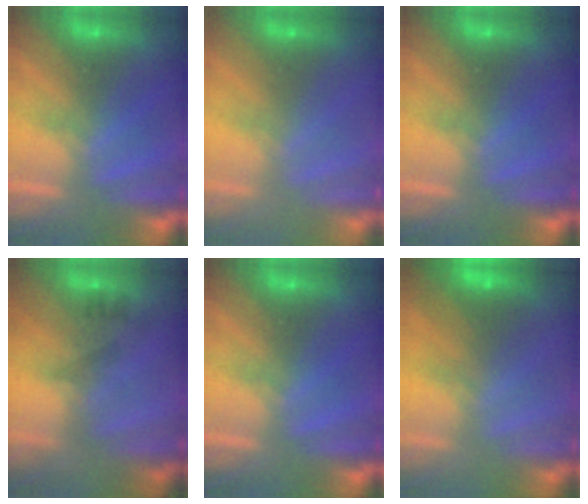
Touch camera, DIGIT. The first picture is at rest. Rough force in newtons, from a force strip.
{"total": 3.2}
{"total": 0.0}
{"total": 2.3}
{"total": 0.0}
{"total": 2.8}